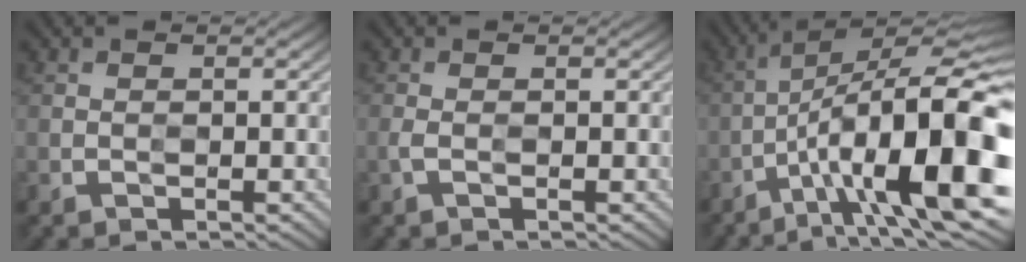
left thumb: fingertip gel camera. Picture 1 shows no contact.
{"total": 0.8, "force": [-0.4, 0.1, 0.7], "torque": [-0.025, 0.001, -0.010]}
{"total": 17.4, "force": [-6.5, 5.1, 15.2], "torque": [-0.220, 0.004, -0.101]}